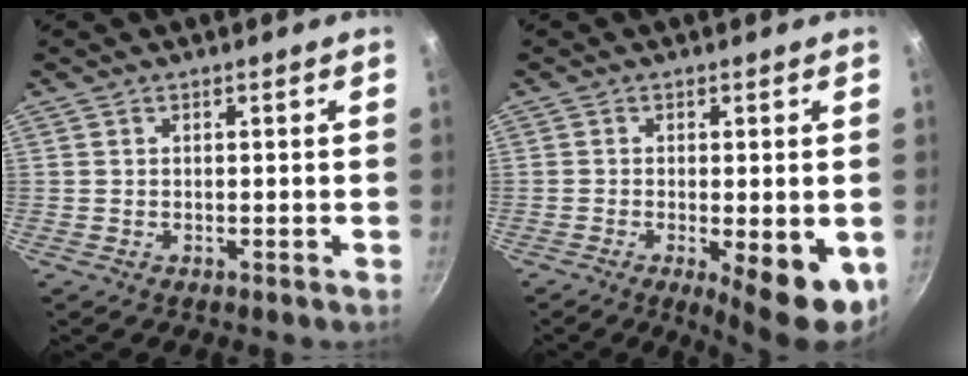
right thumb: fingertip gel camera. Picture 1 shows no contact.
{"total": 10.1, "force": [-3.0, 3.1, 9.2], "torque": [-0.110, -0.008, -0.031]}